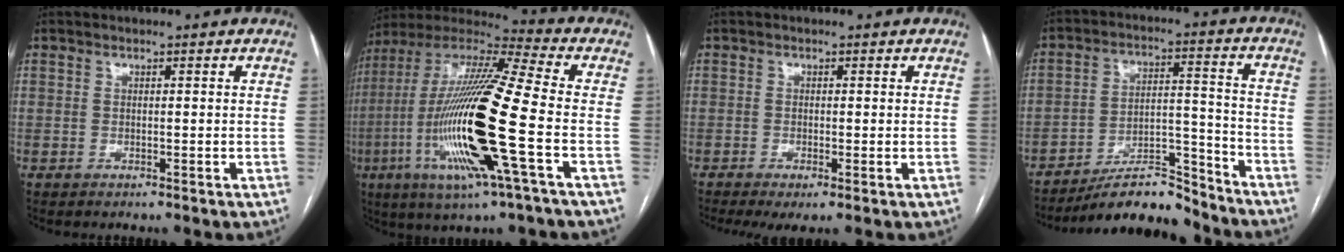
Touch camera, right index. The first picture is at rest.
{"total": 23.0, "force": [-5.4, 1.3, 22.3], "torque": [-0.470, -0.025, -0.109]}
{"total": 3.2, "force": [-1.6, 0.8, 2.7], "torque": [-0.048, -0.009, -0.025]}
{"total": 12.0, "force": [-11.0, 2.4, 4.1], "torque": [-0.056, 0.033, -0.184]}